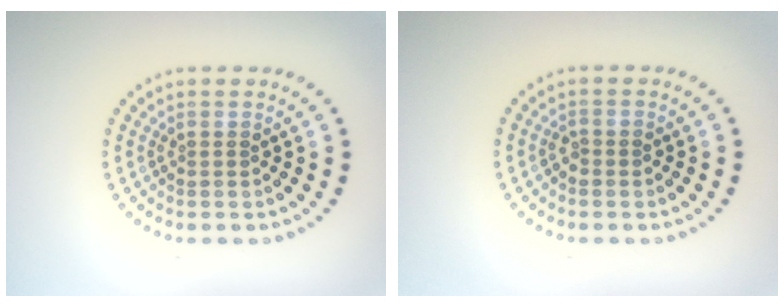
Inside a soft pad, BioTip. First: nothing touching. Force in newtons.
{"total": 0.9, "press": 0.9, "slide": 0.3}